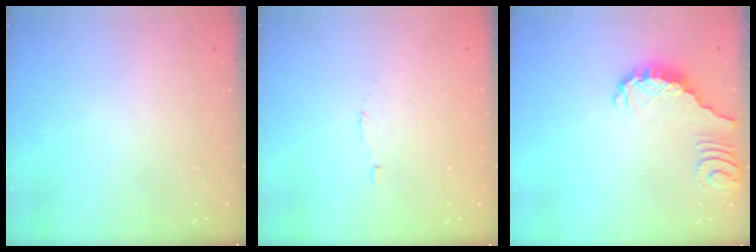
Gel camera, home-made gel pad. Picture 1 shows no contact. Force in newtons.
{"total": 1.9, "press": 1.9, "slide": 0.1}
{"total": 1.2, "press": 1.2, "slide": 0.2}